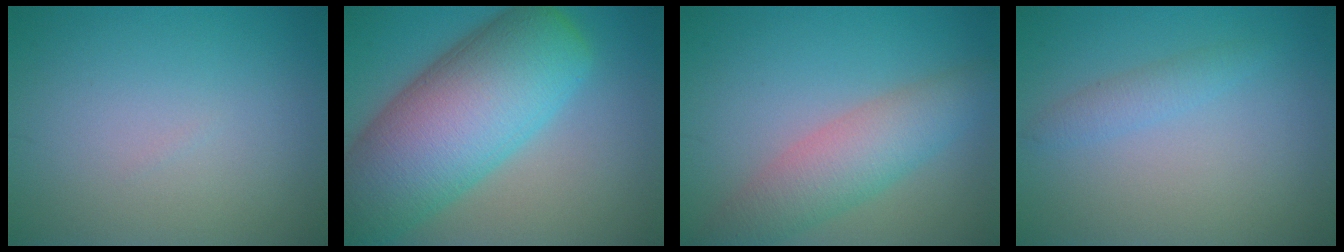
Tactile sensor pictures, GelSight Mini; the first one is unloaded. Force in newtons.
{"total": 13.9, "press": 13.8, "slide": 0.7}
{"total": 5.0, "press": 5.0, "slide": 0.3}
{"total": 1.5, "press": 1.5, "slide": 0.0}